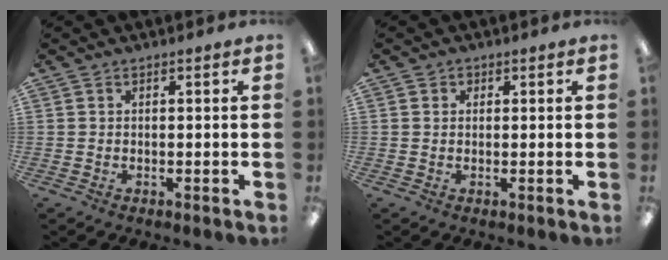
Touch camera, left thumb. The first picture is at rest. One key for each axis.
{"total": 1.2, "fx": 0.3, "fy": 1.1, "fz": 0.2, "tx": -0.005, "ty": 0.006, "tz": 0.003}